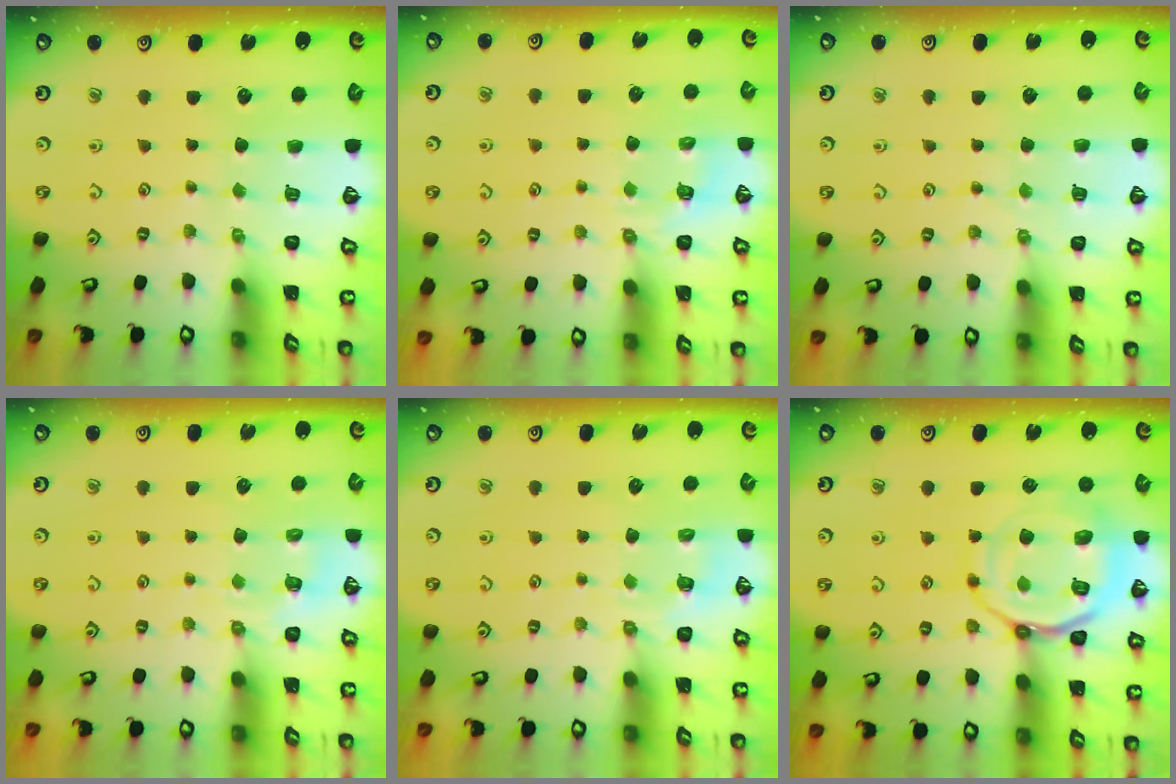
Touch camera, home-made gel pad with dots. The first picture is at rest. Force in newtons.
{"total": 4.3, "press": 4.0, "slide": 1.5}
{"total": 4.4, "press": 4.4, "slide": 0.5}
{"total": 2.9, "press": 2.6, "slide": 1.2}
{"total": 2.9, "press": 2.6, "slide": 1.2}
{"total": 15.3, "press": 15.3, "slide": 1.4}